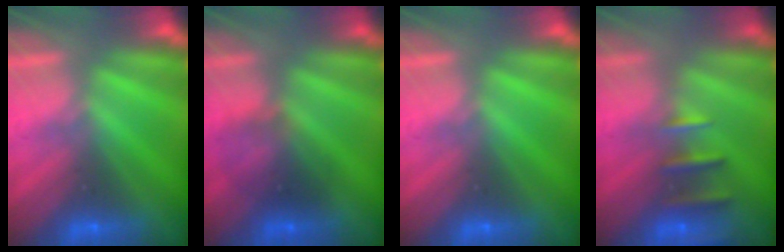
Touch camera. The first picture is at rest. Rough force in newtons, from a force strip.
{"total": 2.9}
{"total": 0.0}
{"total": 2.4}